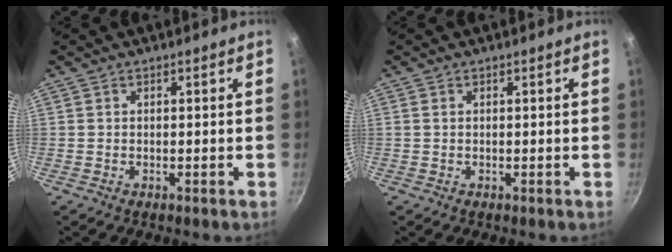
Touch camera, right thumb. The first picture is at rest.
{"total": 0.6, "force": [0.1, 0.4, 0.4], "torque": [-0.007, 0.002, 0.000]}